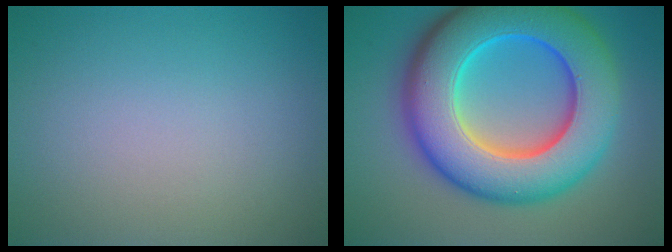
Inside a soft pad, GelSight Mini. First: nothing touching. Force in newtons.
{"total": 13.6, "press": 13.6, "slide": 0.0}